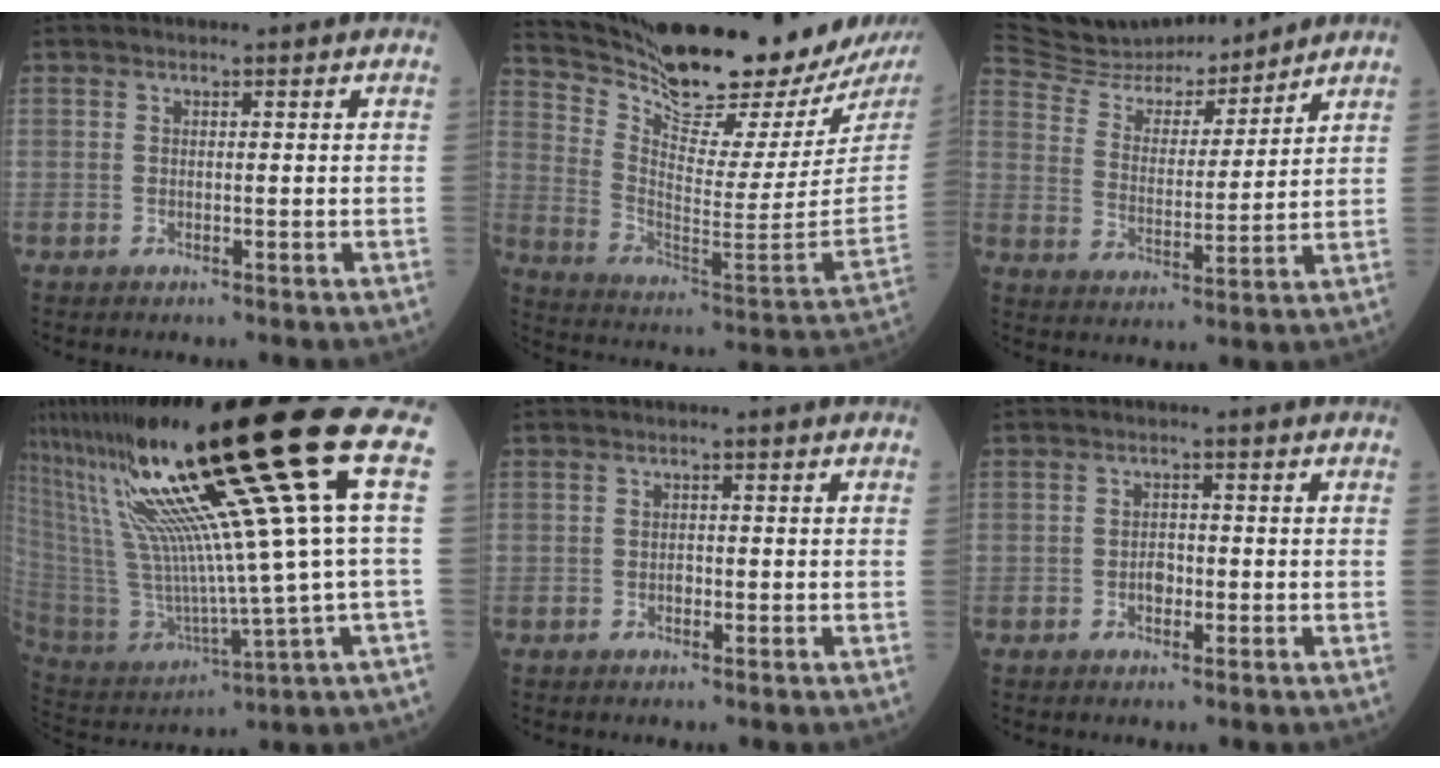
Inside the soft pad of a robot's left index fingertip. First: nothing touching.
{"total": 23.8, "force": [20.8, 1.8, 11.3], "torque": [-0.204, -0.084, 0.316]}
{"total": 16.6, "force": [15.7, 3.5, 4.0], "torque": [-0.076, 0.006, 0.262]}
{"total": 26.7, "force": [11.8, -1.2, 23.9], "torque": [-0.413, 0.009, 0.204]}
{"total": 0.8, "force": [-0.4, 0.6, 0.5], "torque": [-0.008, 0.002, -0.008]}
{"total": 1.8, "force": [-0.7, 1.2, 1.2], "torque": [-0.015, 0.005, -0.012]}